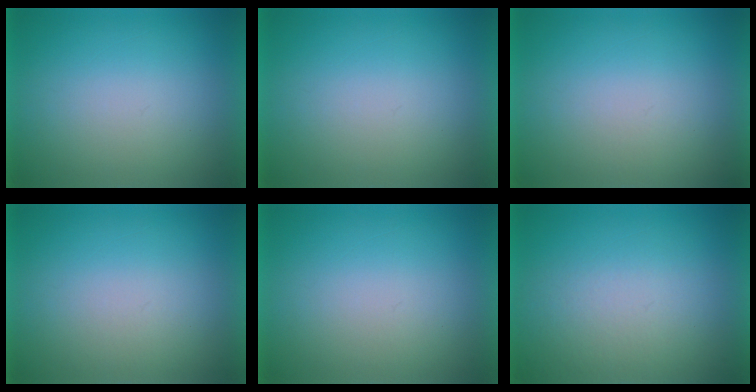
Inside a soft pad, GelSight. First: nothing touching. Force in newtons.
{"total": 0.0}
{"total": 1.1}
{"total": 1.1}
{"total": 1.1}
{"total": 4.3}